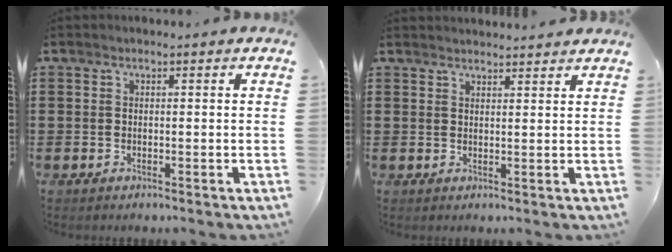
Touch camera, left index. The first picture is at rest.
{"total": 1.9, "force": [1.9, 0.0, -0.1], "torque": [-0.004, -0.002, 0.037]}